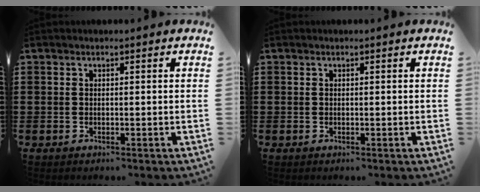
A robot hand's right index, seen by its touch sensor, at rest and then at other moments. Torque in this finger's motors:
{"motor_torque": [0.82, 1.32, 0.00, 0.00]}